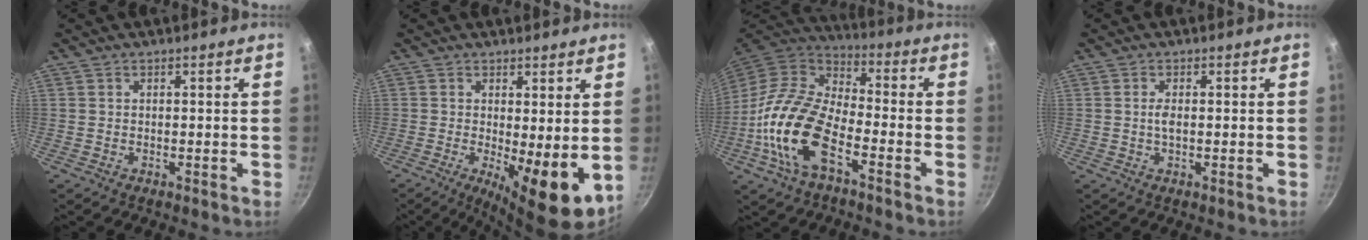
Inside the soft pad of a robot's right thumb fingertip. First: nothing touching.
{"total": 10.9, "force": [-1.5, 3.5, 10.2], "torque": [-0.151, -0.024, -0.012]}
{"total": 17.7, "force": [-6.8, 8.6, 13.9], "torque": [-0.281, 0.044, -0.134]}
{"total": 1.6, "force": [0.0, 0.6, 1.5], "torque": [-0.030, 0.000, 0.001]}